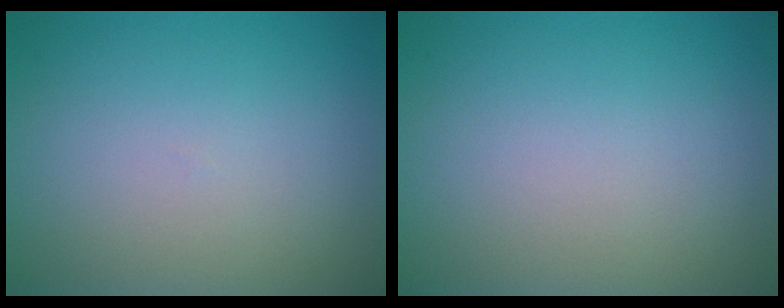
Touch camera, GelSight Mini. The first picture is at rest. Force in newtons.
{"total": 0.0}